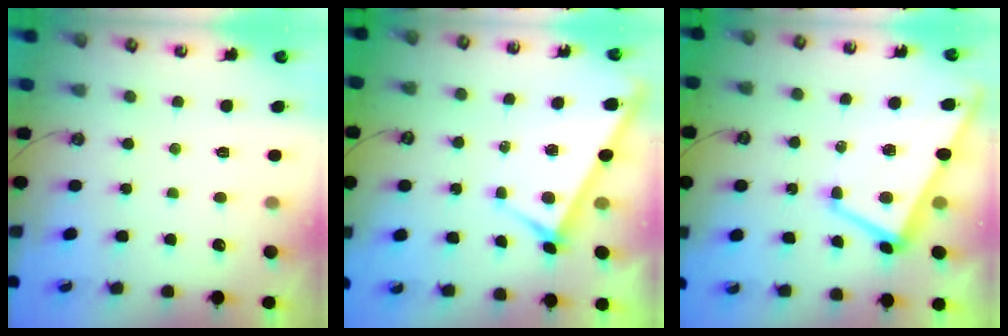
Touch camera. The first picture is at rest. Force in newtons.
{"total": 3.9, "press": 3.9, "slide": 0.7}
{"total": 1.2, "press": 0.4, "slide": 1.1}